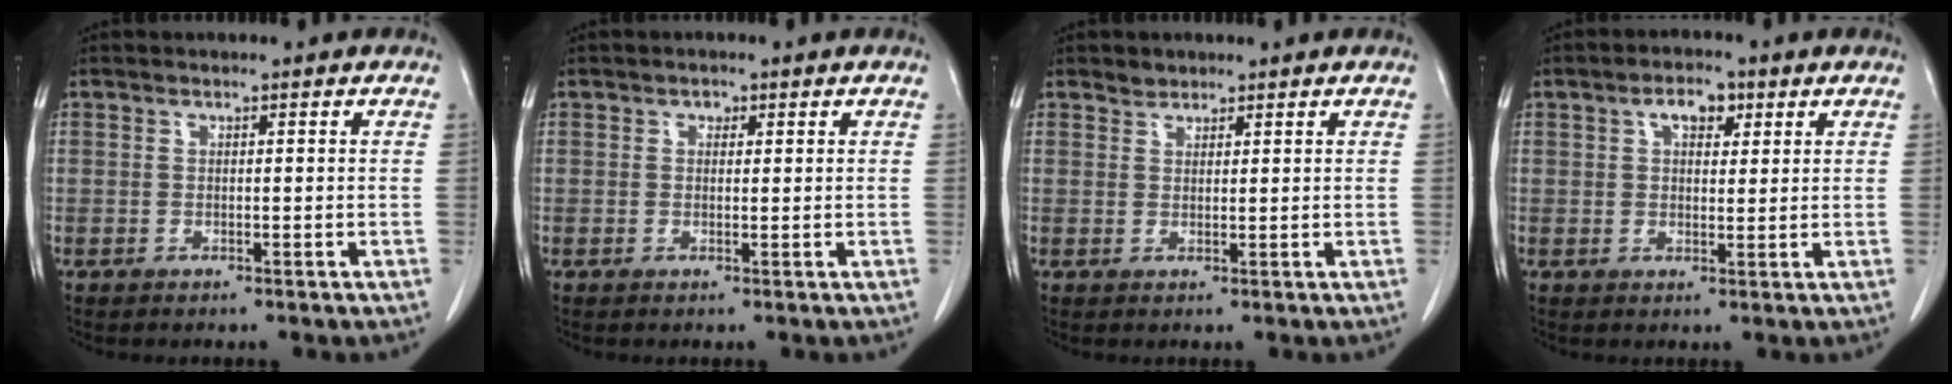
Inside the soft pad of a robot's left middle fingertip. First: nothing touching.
{"total": 1.0, "force": [0.5, 0.7, 0.4], "torque": [-0.004, 0.000, 0.006]}
{"total": 1.4, "force": [1.2, 0.7, 0.0], "torque": [0.001, 0.001, 0.020]}
{"total": 4.0, "force": [1.9, 2.1, 2.9], "torque": [-0.048, 0.012, 0.030]}